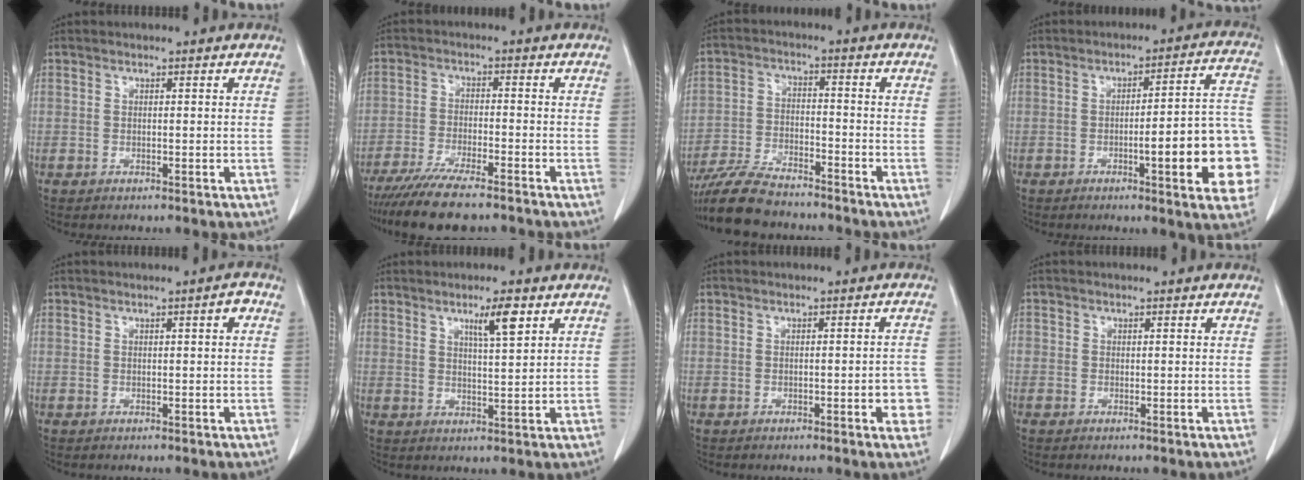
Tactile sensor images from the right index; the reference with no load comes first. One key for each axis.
{"total": 10.3, "fx": -8.5, "fy": 1.2, "fz": 5.7, "tx": -0.092, "ty": -0.026, "tz": -0.140}
{"total": 10.4, "fx": -9.2, "fy": 2.7, "fz": 4.1, "tx": -0.077, "ty": -0.017, "tz": -0.162}
{"total": 14.9, "fx": -4.0, "fy": 1.9, "fz": 14.2, "tx": -0.121, "ty": 0.026, "tz": -0.046}
{"total": 1.6, "fx": 0.5, "fy": 0.3, "fz": 1.5, "tx": -0.020, "ty": 0.005, "tz": 0.006}
{"total": 5.1, "fx": 2.8, "fy": 0.4, "fz": 4.2, "tx": -0.069, "ty": 0.001, "tz": 0.047}
{"total": 3.4, "fx": -1.3, "fy": 0.9, "fz": 3.1, "tx": -0.026, "ty": 0.001, "tz": -0.015}
{"total": 0.7, "fx": -0.2, "fy": 0.6, "fz": 0.4, "tx": -0.016, "ty": 0.009, "tz": -0.004}